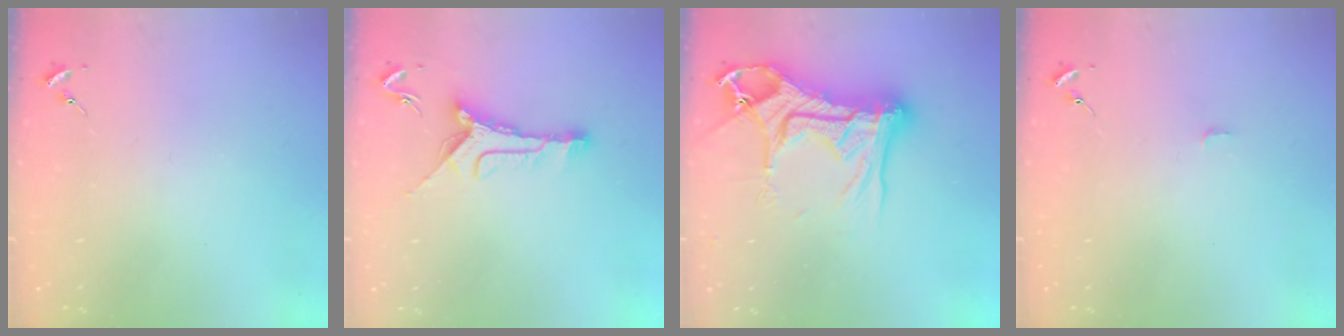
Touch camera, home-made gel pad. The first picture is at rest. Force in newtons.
{"total": 10.6, "press": 10.6, "slide": 0.8}
{"total": 23.0, "press": 22.8, "slide": 2.5}
{"total": 2.8, "press": 2.8, "slide": 0.2}